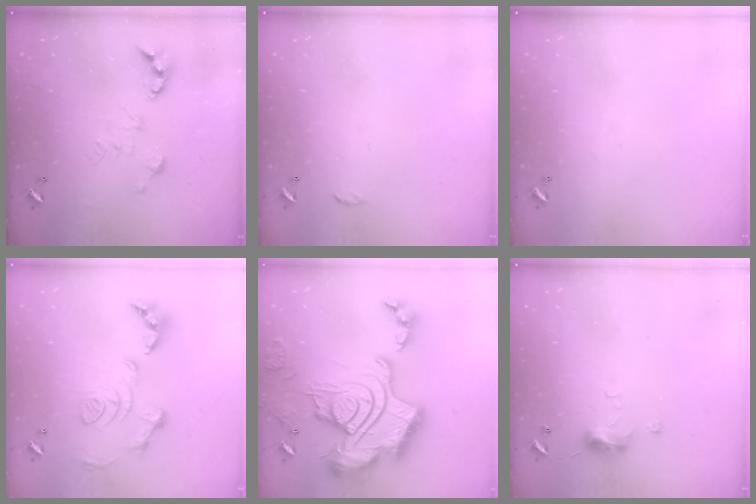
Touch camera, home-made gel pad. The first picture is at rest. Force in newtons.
{"total": 3.6, "press": 3.6, "slide": 0.5}
{"total": 0.0}
{"total": 1.6, "press": 0.9, "slide": 1.3}
{"total": 3.8, "press": 3.1, "slide": 2.2}
{"total": 5.8, "press": 5.7, "slide": 0.7}